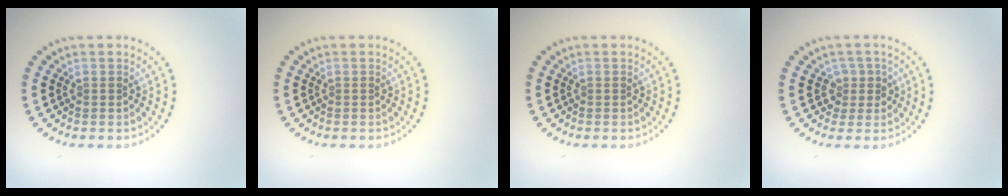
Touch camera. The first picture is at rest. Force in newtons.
{"total": 0.0}
{"total": 0.0}
{"total": 1.8, "press": 1.4, "slide": 1.1}